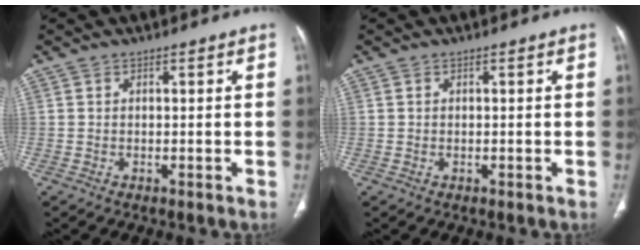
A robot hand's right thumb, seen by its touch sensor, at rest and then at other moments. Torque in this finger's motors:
{"motor_torque": [0.45, -0.24, -0.06, -0.38, 0.00]}